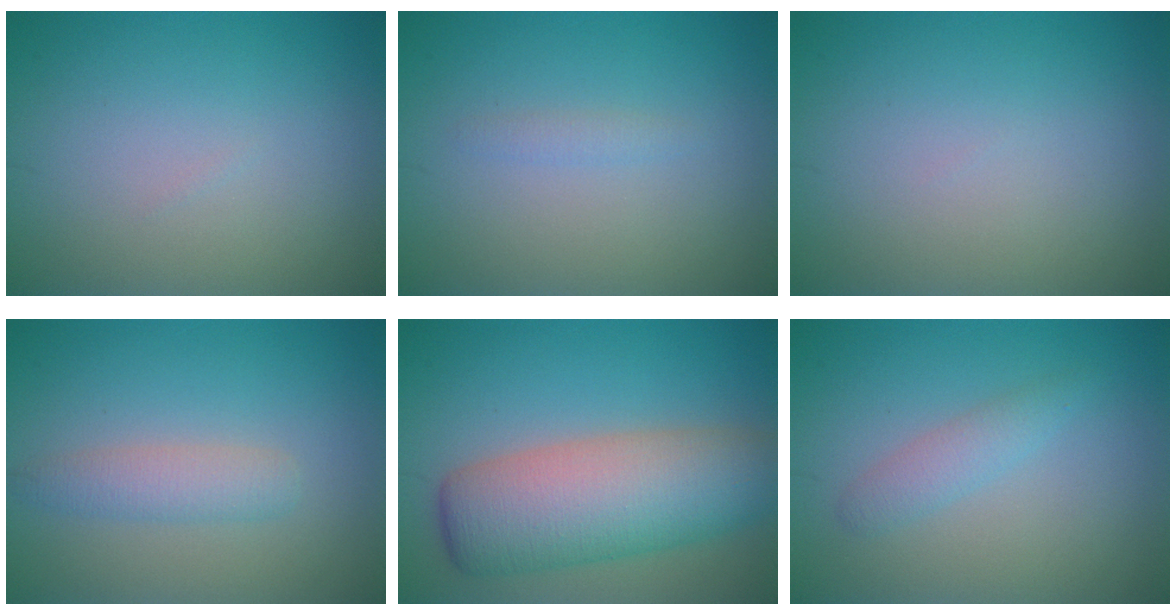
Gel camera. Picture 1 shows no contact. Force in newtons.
{"total": 0.8, "press": 0.8, "slide": 0.0}
{"total": 0.0}
{"total": 2.3, "press": 2.3, "slide": 0.1}
{"total": 9.2, "press": 9.2, "slide": 0.4}
{"total": 1.7, "press": 1.7, "slide": 0.1}